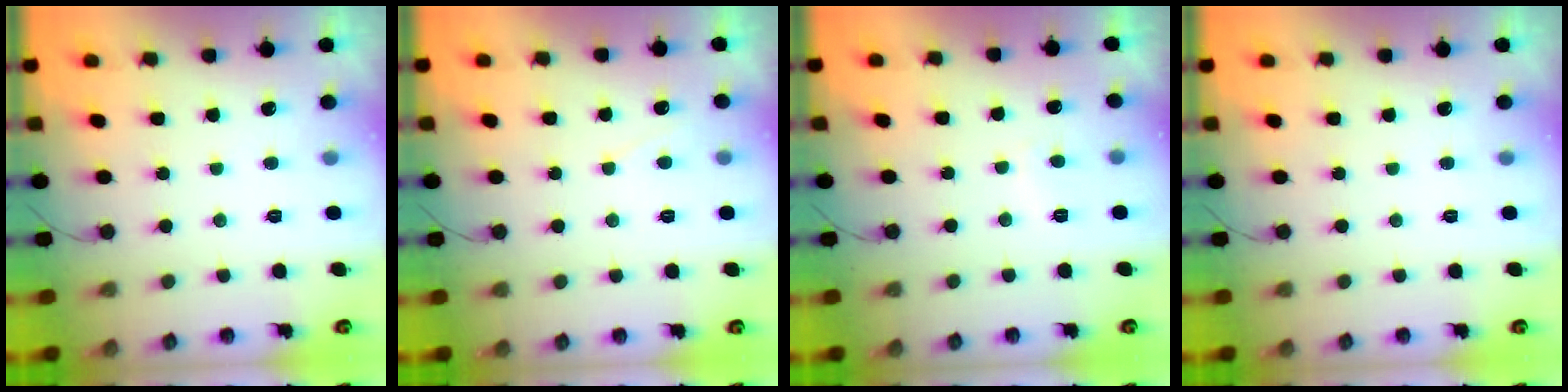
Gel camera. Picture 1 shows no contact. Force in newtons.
{"total": 2.4, "press": 2.4, "slide": 0.3}
{"total": 1.7, "press": 1.6, "slide": 0.6}
{"total": 0.0}